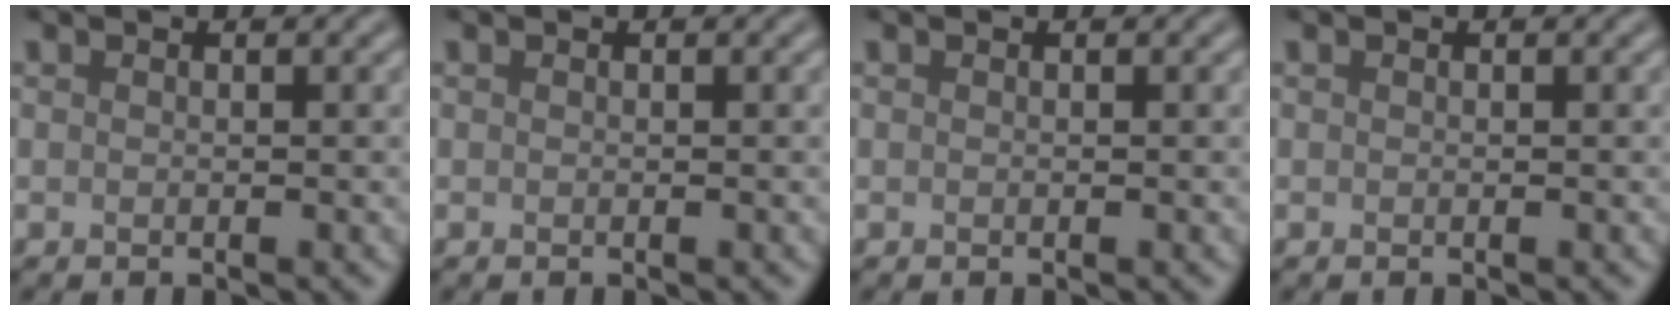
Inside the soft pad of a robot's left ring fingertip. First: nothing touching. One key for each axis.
{"total": 0.0}
{"total": 0.0}
{"total": 0.0}